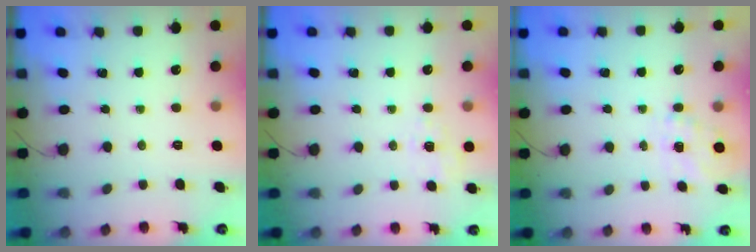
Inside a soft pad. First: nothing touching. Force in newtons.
{"total": 2.1, "press": 1.3, "slide": 1.7}
{"total": 7.0, "press": 6.9, "slide": 1.0}